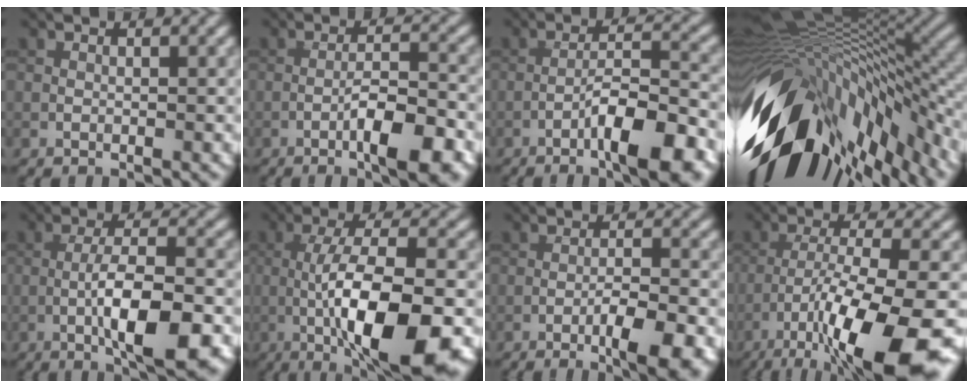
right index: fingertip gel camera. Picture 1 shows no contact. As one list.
[{"total": 6.3, "force": [-3.1, 1.3, 5.3], "torque": [-0.087, 0.009, -0.050]}, {"total": 7.9, "force": [-4.4, 1.5, 6.5], "torque": [-0.102, 0.017, -0.069]}, {"total": 16.3, "force": [-4.2, 6.5, 14.3], "torque": [-0.258, -0.005, -0.073]}, {"total": 8.2, "force": [-2.7, 2.0, 7.5], "torque": [-0.123, 0.005, -0.048]}, {"total": 11.6, "force": [-3.5, 3.1, 10.7], "torque": [-0.177, 0.002, -0.062]}, {"total": 5.5, "force": [-2.8, 0.9, 4.6], "torque": [-0.074, 0.005, -0.044]}, {"total": 12.6, "force": [-6.7, 2.4, 10.4], "torque": [-0.172, -0.012, -0.112]}]